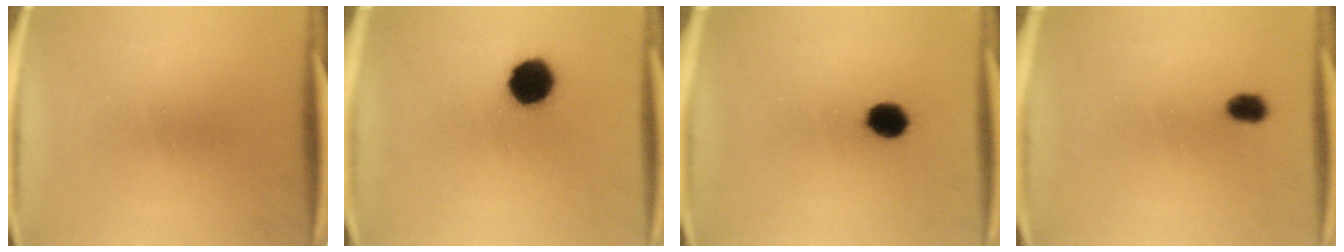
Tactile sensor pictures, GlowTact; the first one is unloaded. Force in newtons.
{"total": 10.3}
{"total": 5.9}
{"total": 2.6}